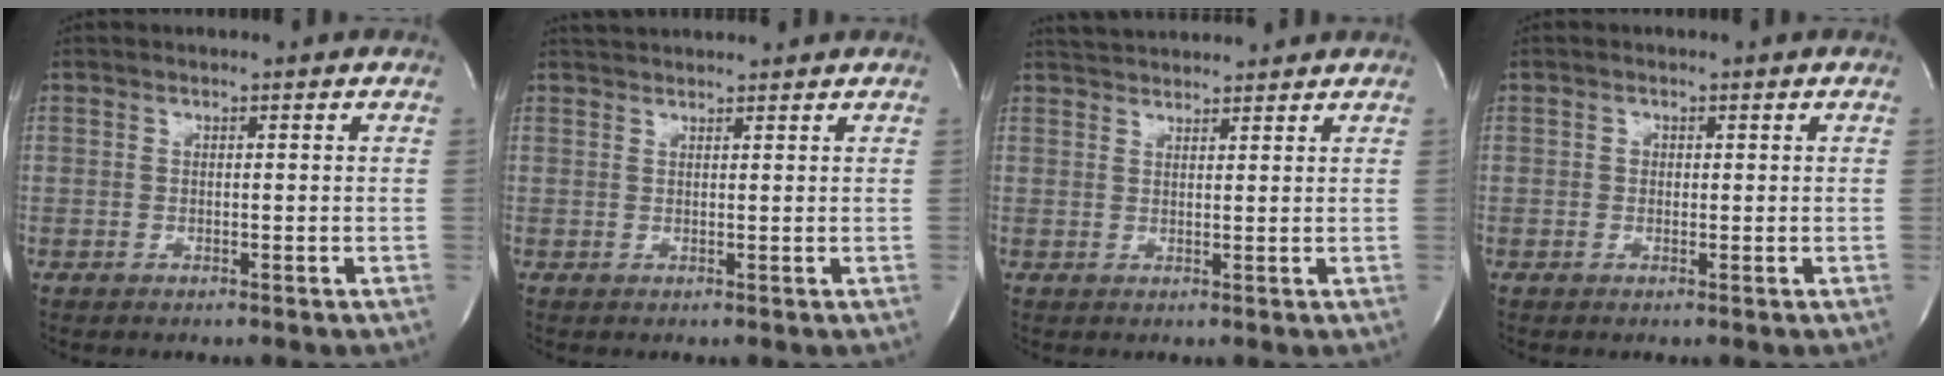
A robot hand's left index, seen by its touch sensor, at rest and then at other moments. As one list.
[{"total": 4.4, "force": [4.2, 0.6, 1.1], "torque": [-0.018, 0.031, 0.063]}, {"total": 6.3, "force": [6.0, 0.9, 1.4], "torque": [-0.028, 0.031, 0.092]}, {"total": 1.0, "force": [-0.1, 0.9, 0.4], "torque": [-0.007, -0.003, -0.002]}]